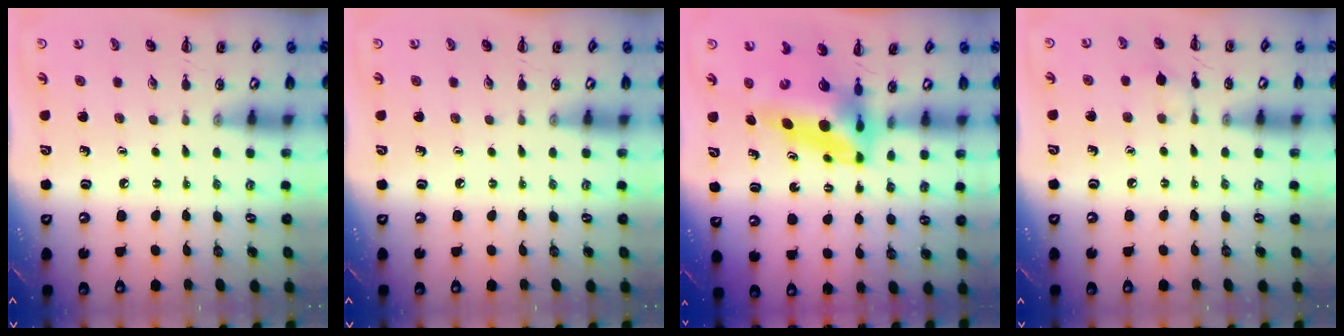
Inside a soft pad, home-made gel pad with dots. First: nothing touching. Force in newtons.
{"total": 0.0}
{"total": 8.8, "press": 8.3, "slide": 2.9}
{"total": 6.2, "press": 5.9, "slide": 1.8}